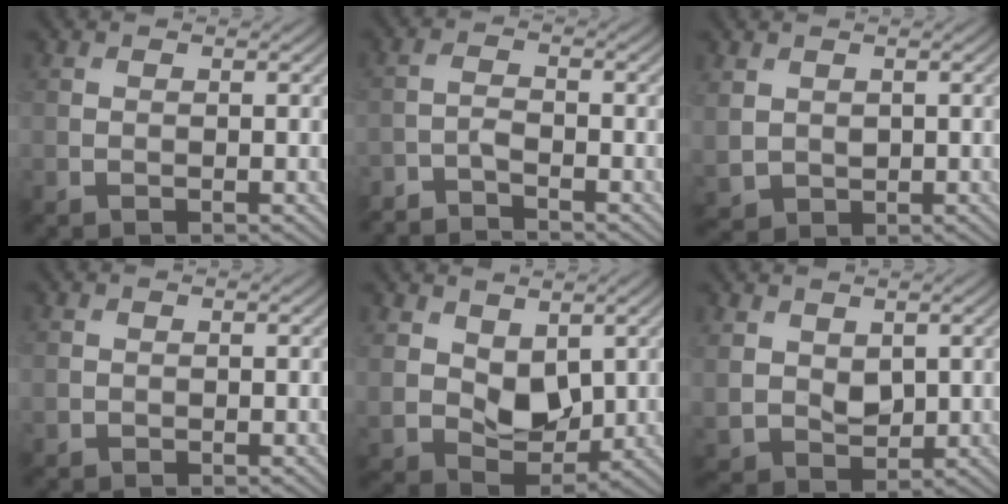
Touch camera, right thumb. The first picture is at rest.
{"total": 3.5, "force": [-3.3, 0.5, 0.9], "torque": [-0.021, -0.003, -0.072]}
{"total": 2.9, "force": [1.0, 2.3, 1.3], "torque": [-0.049, -0.007, 0.024]}
{"total": 0.7, "force": [0.0, 0.7, 0.1], "torque": [-0.002, -0.006, -0.001]}
{"total": 7.2, "force": [2.5, 5.0, 4.6], "torque": [-0.110, -0.015, 0.047]}
{"total": 4.5, "force": [1.5, 3.4, 2.7], "torque": [-0.074, -0.009, 0.038]}